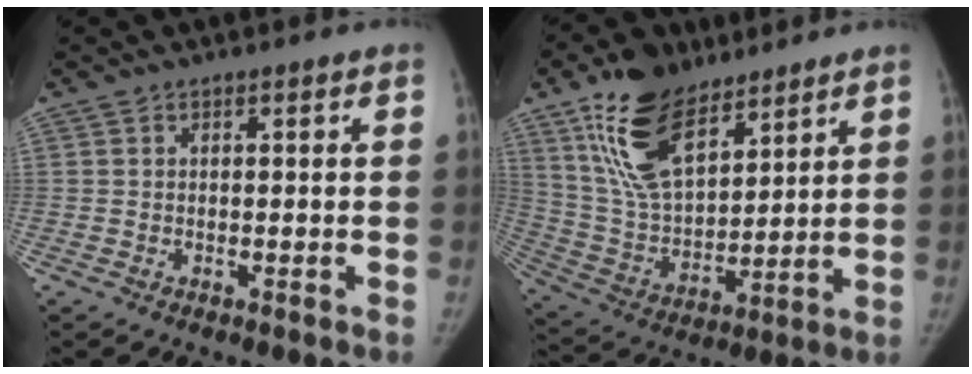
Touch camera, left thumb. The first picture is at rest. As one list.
[{"total": 18.3, "force": [11.5, 9.0, 11.1], "torque": [-0.172, -0.046, 0.225]}]